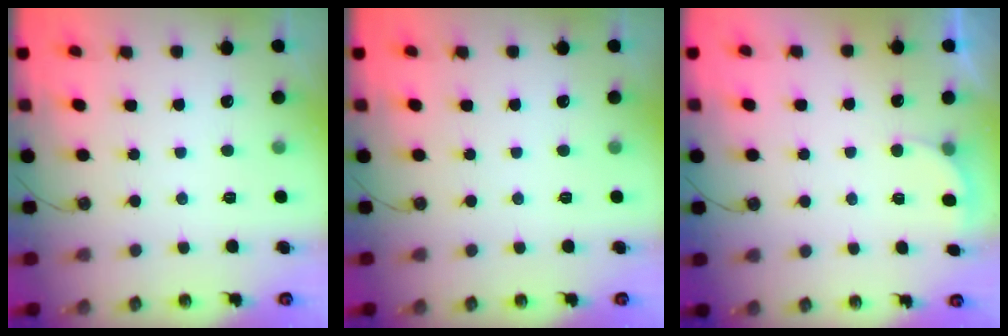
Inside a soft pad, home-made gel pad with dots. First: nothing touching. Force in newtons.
{"total": 0.0}
{"total": 2.4, "press": 2.2, "slide": 1.0}